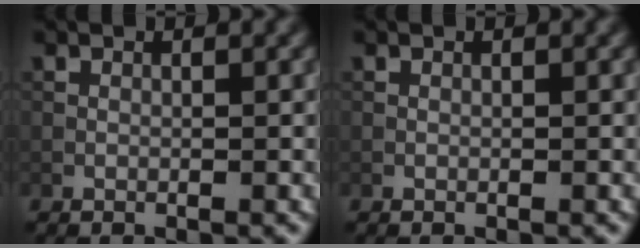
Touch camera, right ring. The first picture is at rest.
{"total": 0.0}